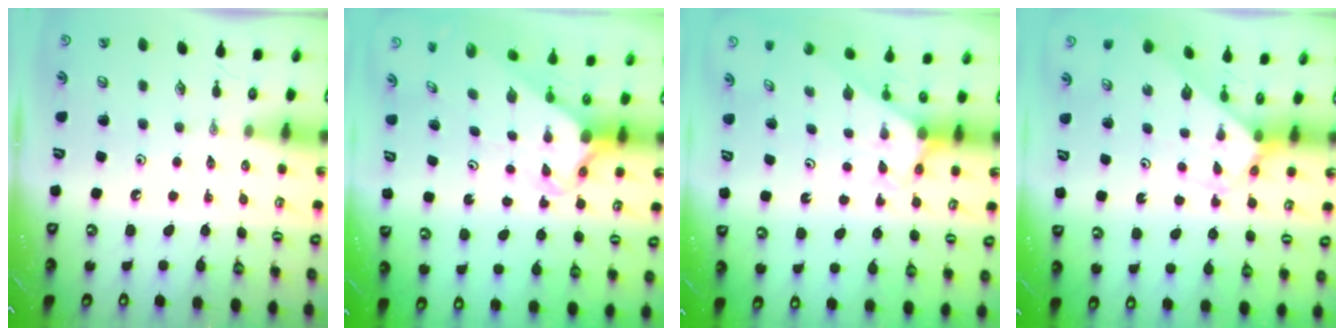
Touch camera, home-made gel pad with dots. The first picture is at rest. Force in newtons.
{"total": 3.5, "press": 3.5, "slide": 0.3}
{"total": 2.5, "press": 2.4, "slide": 0.2}
{"total": 2.8, "press": 2.8, "slide": 0.1}